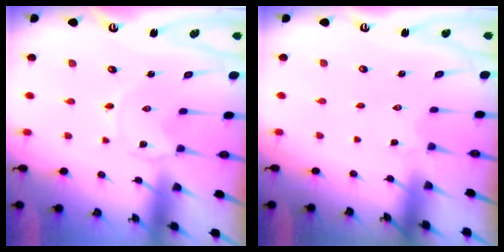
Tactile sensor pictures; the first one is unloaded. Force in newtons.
{"total": 2.6, "press": 2.4, "slide": 1.2}